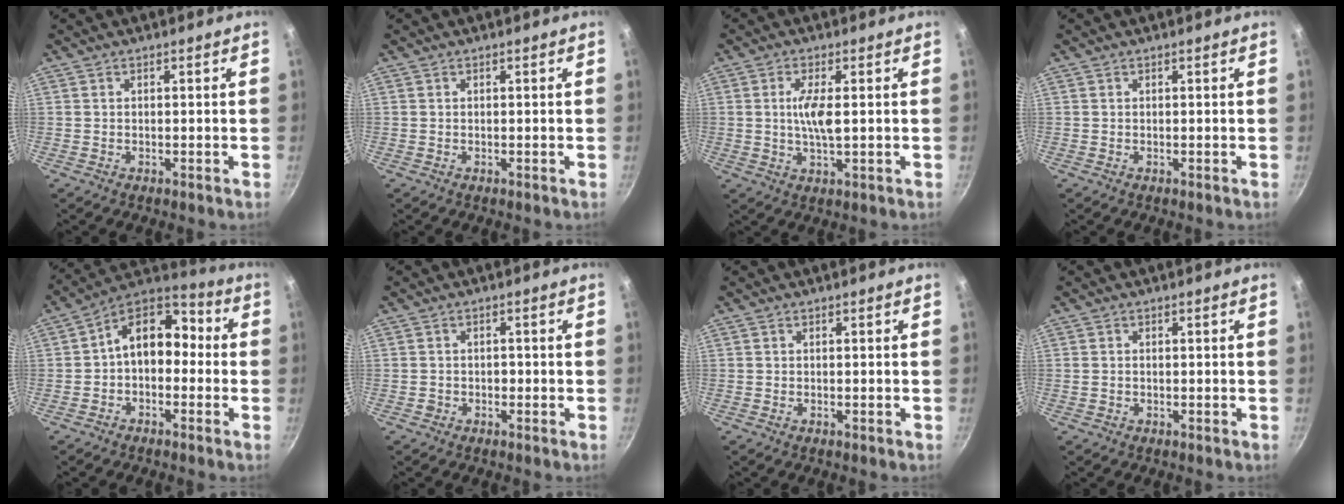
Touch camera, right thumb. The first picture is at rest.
{"total": 0.0}
{"total": 5.5, "force": [0.6, 1.5, 5.3], "torque": [-0.107, -0.003, 0.009]}
{"total": 0.0}
{"total": 12.3, "force": [-0.3, 8.6, 8.7], "torque": [-0.098, 0.053, -0.026]}
{"total": 1.6, "force": [-0.6, 1.4, 0.6], "torque": [-0.001, 0.011, -0.004]}
{"total": 0.0}
{"total": 0.8, "force": [-0.1, 0.7, 0.4], "torque": [-0.007, 0.002, -0.002]}